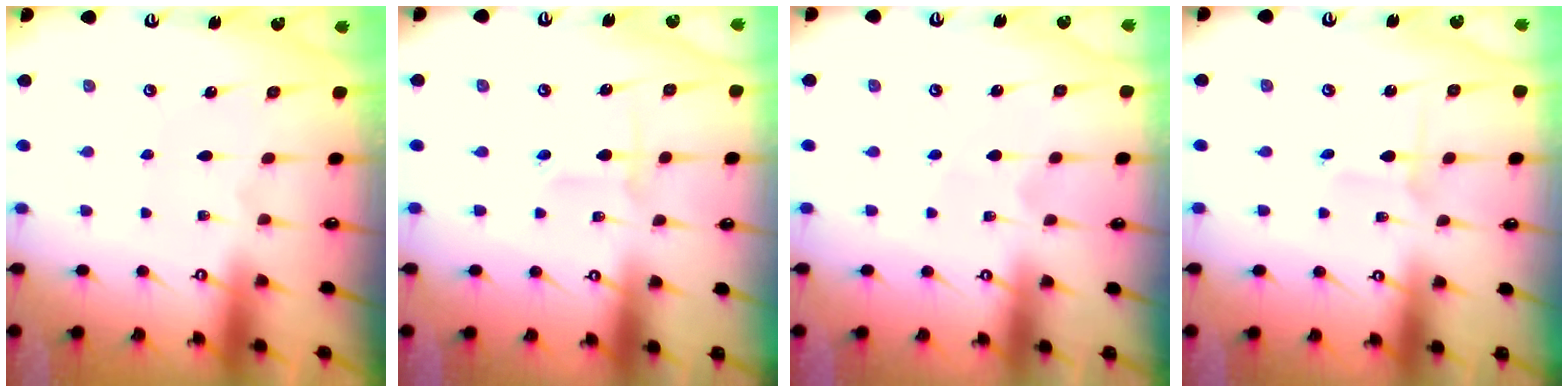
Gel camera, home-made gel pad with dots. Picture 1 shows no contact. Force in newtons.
{"total": 2.6, "press": 2.6, "slide": 0.3}
{"total": 2.5, "press": 2.5, "slide": 0.3}
{"total": 2.3, "press": 2.3, "slide": 0.2}